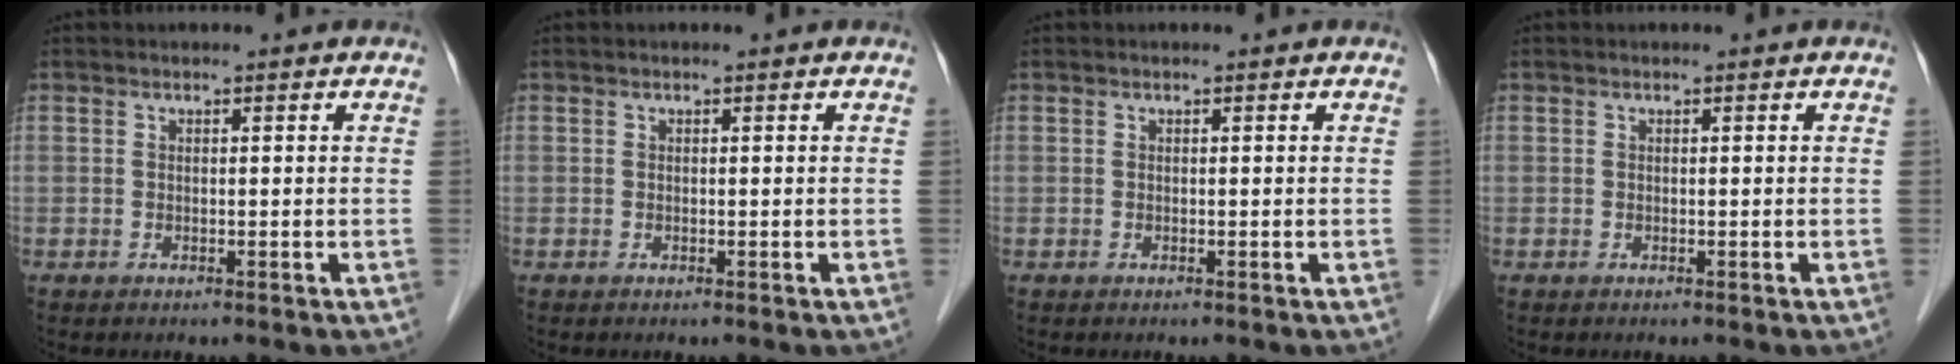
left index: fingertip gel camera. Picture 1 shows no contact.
{"total": 0.0}
{"total": 0.0}
{"total": 0.0}